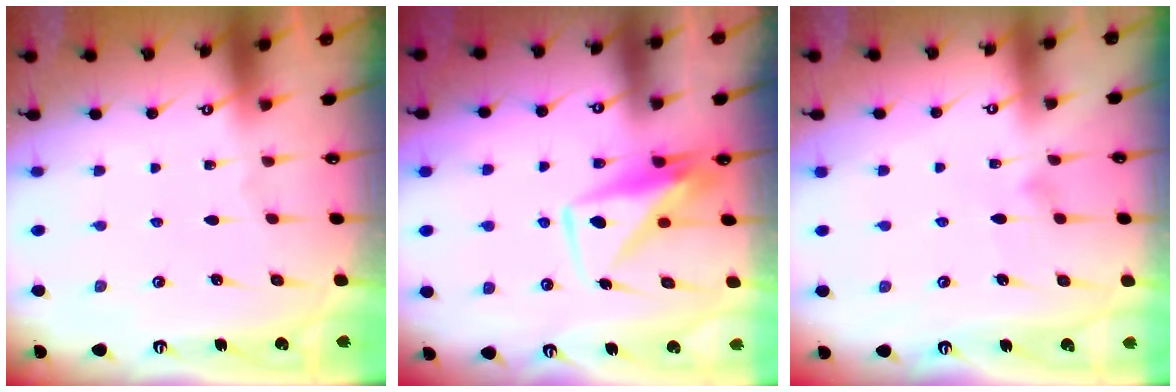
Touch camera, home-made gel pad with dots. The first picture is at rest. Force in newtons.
{"total": 9.1, "press": 9.1, "slide": 0.8}
{"total": 7.7, "press": 7.7, "slide": 0.2}